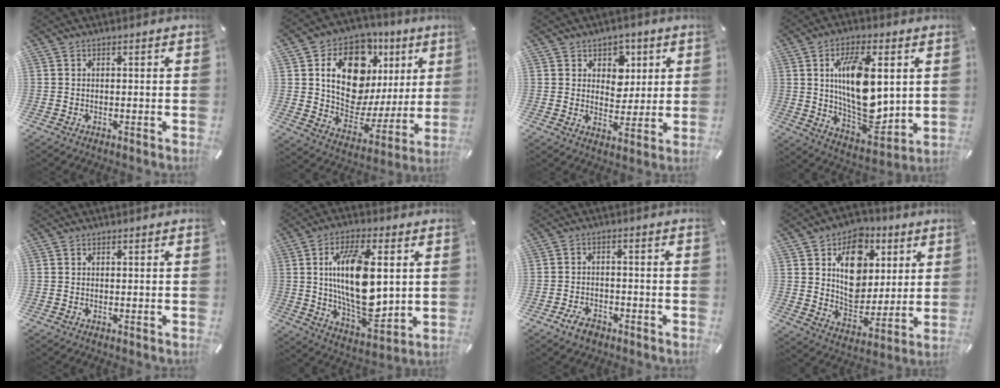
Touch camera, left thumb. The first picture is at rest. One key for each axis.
{"total": 18.3, "fx": 8.0, "fy": 12.0, "fz": 11.3, "tx": -0.177, "ty": -0.048, "tz": 0.144}
{"total": 7.0, "fx": 2.7, "fy": 6.1, "fz": 2.0, "tx": -0.016, "ty": -0.015, "tz": 0.044}
{"total": 17.5, "fx": 3.7, "fy": 8.7, "fz": 14.7, "tx": -0.267, "ty": -0.028, "tz": 0.056}
{"total": 0.0}
{"total": 19.3, "fx": 3.0, "fy": 9.0, "fz": 16.8, "tx": -0.334, "ty": -0.024, "tz": 0.042}
{"total": 4.3, "fx": -3.0, "fy": 2.5, "fz": 1.9, "tx": -0.040, "ty": 0.016, "tz": -0.058}
{"total": 14.4, "fx": 4.8, "fy": 11.8, "fz": 6.8, "tx": -0.088, "ty": -0.031, "tz": 0.090}